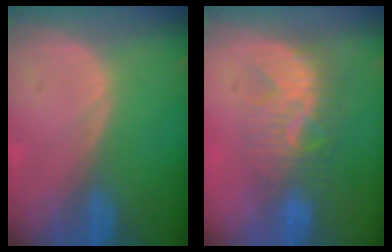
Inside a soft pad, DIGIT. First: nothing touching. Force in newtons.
{"total": 7.7, "press": 7.3, "slide": 2.3}